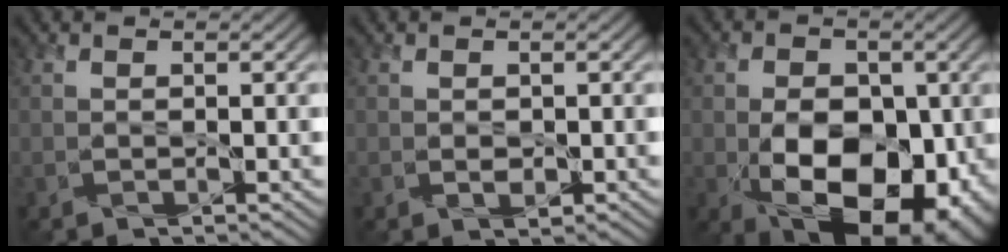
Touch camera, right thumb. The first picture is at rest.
{"total": 0.5, "force": [-0.1, 0.4, 0.3], "torque": [-0.006, -0.007, 0.006]}
{"total": 15.0, "force": [-3.9, 9.8, 10.8], "torque": [-0.149, -0.035, -0.037]}